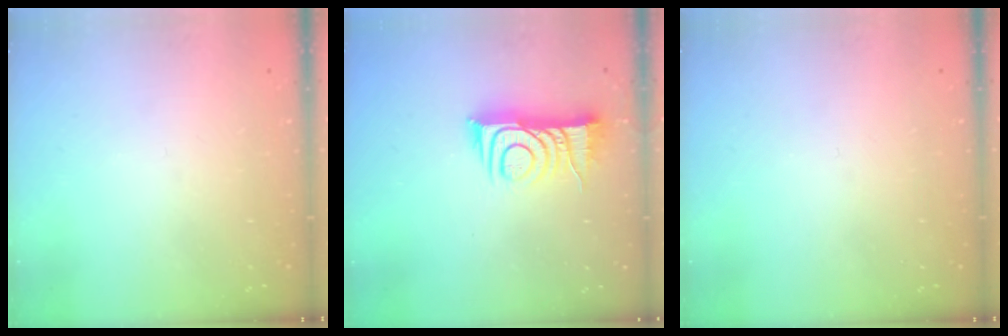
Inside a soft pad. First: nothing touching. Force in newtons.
{"total": 10.9, "press": 10.9, "slide": 0.2}
{"total": 0.0}